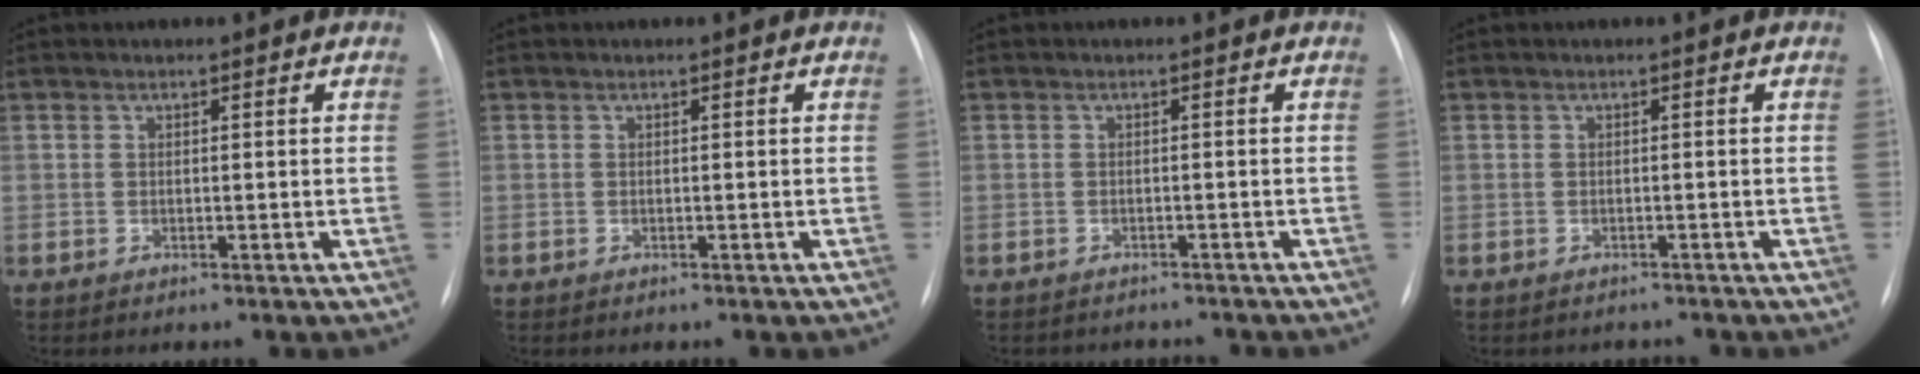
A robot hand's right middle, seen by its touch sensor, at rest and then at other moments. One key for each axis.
{"total": 0.0}
{"total": 4.2, "fx": -4.0, "fy": 1.4, "fz": 0.3, "tx": 0.002, "ty": 0.002, "tz": -0.045}
{"total": 2.2, "fx": -2.1, "fy": 0.9, "fz": -0.1, "tx": 0.002, "ty": -0.001, "tz": -0.026}